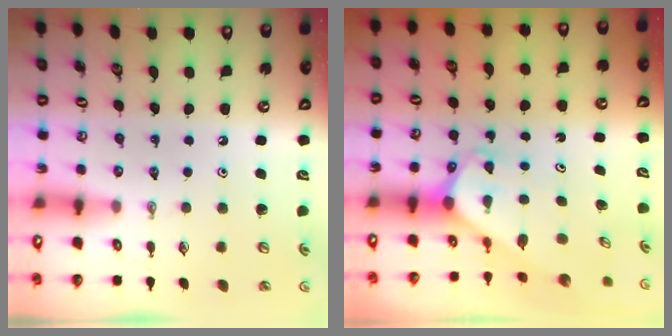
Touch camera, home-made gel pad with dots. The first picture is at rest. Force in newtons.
{"total": 2.1, "press": 2.1, "slide": 0.1}